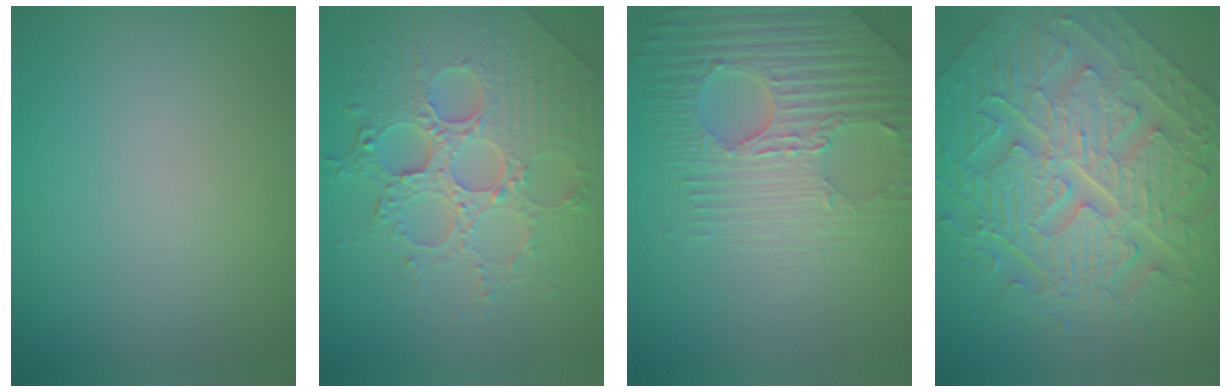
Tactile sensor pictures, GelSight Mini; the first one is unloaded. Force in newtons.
{"total": 8.1, "press": 5.9, "slide": 5.5}
{"total": 6.6, "press": 5.1, "slide": 4.3}
{"total": 11.1, "press": 7.8, "slide": 7.9}